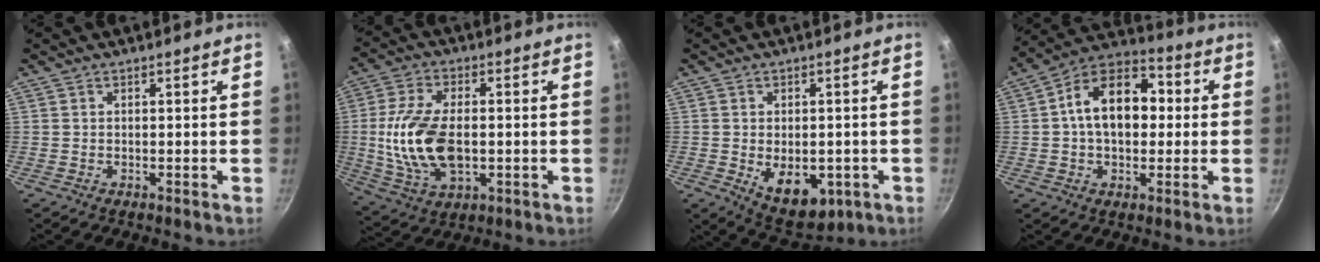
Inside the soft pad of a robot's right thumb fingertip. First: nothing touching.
{"total": 15.4, "force": [-0.9, 8.6, 12.7], "torque": [-0.246, 0.008, -0.013]}
{"total": 10.2, "force": [-2.4, 6.4, 7.7], "torque": [-0.077, -0.007, -0.015]}
{"total": 15.7, "force": [1.3, 10.5, 11.6], "torque": [-0.143, 0.032, 0.000]}